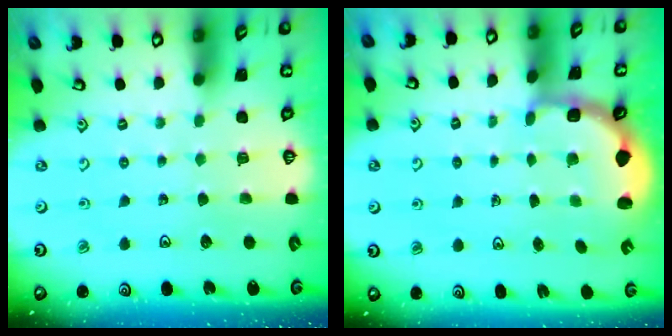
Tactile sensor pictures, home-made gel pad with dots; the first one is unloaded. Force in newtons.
{"total": 3.0, "press": 2.0, "slide": 2.2}